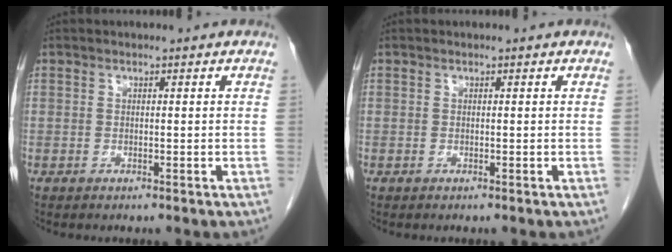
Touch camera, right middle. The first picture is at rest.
{"total": 0.0}